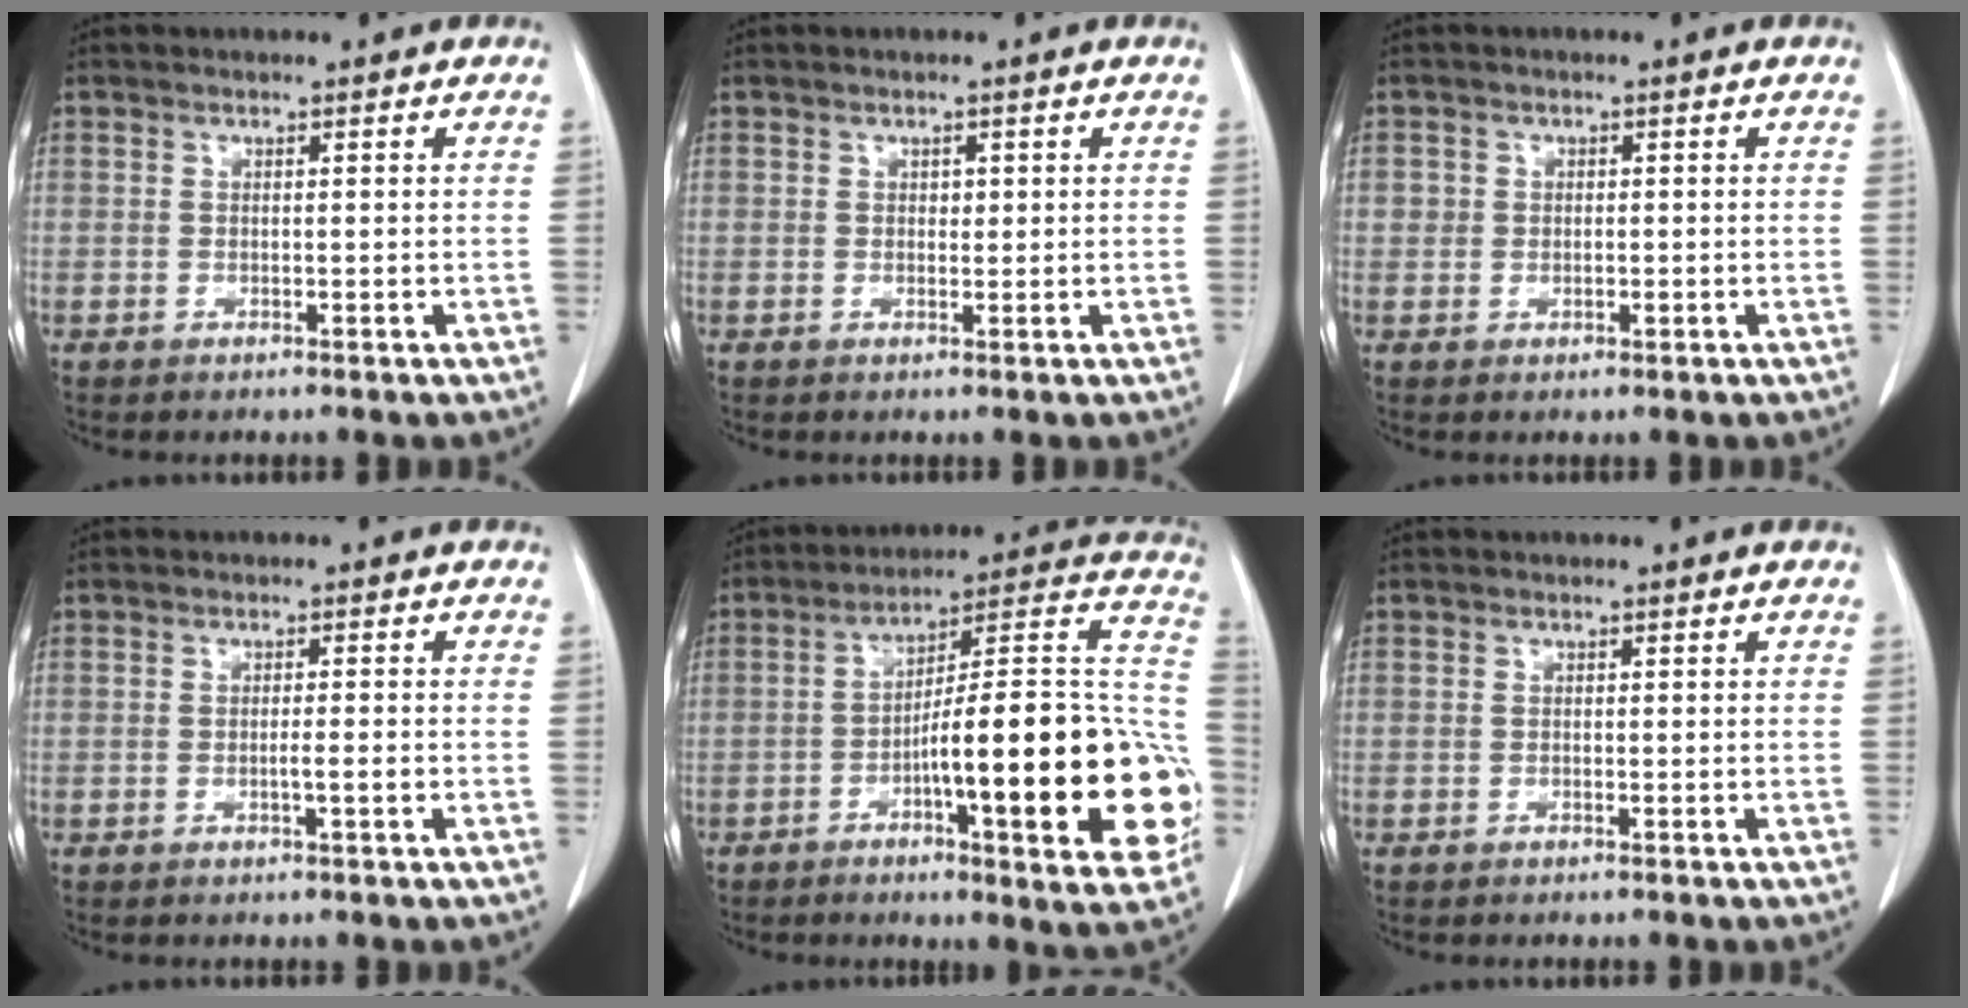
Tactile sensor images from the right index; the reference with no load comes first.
{"total": 0.9, "force": [0.3, 0.6, 0.6], "torque": [-0.006, 0.000, 0.004]}
{"total": 1.8, "force": [0.1, 1.7, 0.5], "torque": [-0.004, 0.004, 0.005]}
{"total": 1.6, "force": [-0.4, 0.0, 1.5], "torque": [-0.026, 0.000, -0.006]}
{"total": 25.9, "force": [-6.1, 3.9, 24.9], "torque": [-0.271, 0.021, -0.081]}
{"total": 0.0}